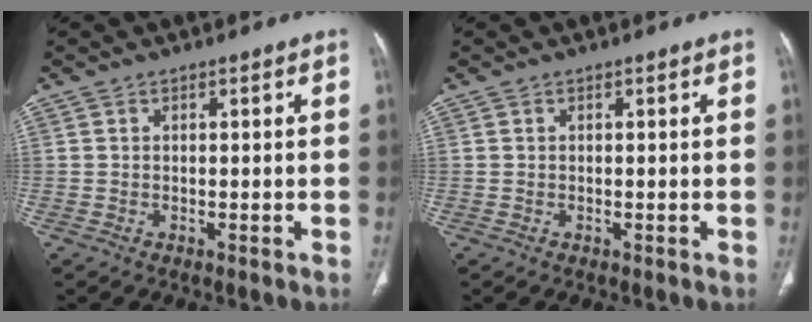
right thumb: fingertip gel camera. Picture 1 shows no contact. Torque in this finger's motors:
{"motor_torque": [-0.25, -0.01, -0.07, 0.14, 0.01]}